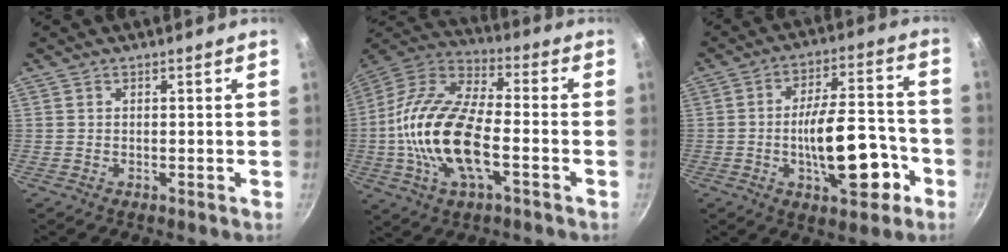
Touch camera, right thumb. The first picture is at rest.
{"total": 19.9, "force": [-4.0, 9.0, 17.2], "torque": [-0.331, 0.033, -0.089]}
{"total": 15.9, "force": [-5.1, 6.6, 13.5], "torque": [-0.178, 0.046, -0.068]}